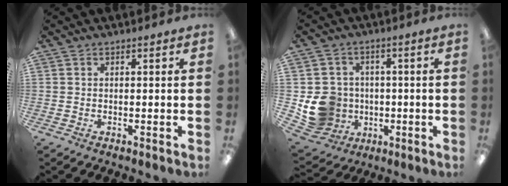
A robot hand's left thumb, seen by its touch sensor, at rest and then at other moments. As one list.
[{"total": 10.8, "force": [-1.7, 10.2, 3.0], "torque": [-0.085, 0.017, -0.016]}]